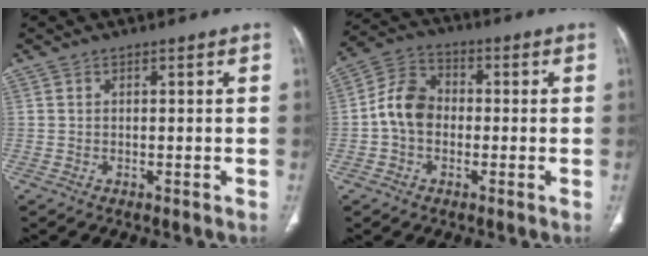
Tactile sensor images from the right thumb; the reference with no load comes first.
{"total": 8.5, "force": [-0.9, 6.5, 5.3], "torque": [-0.087, 0.028, -0.031]}